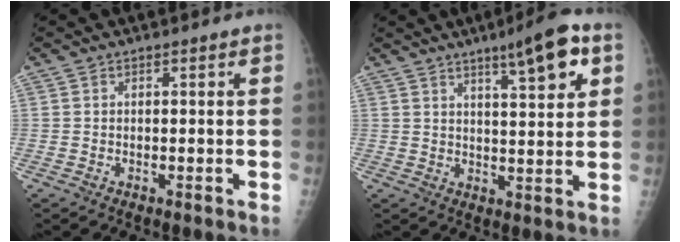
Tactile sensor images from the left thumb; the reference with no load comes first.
{"total": 10.0, "force": [5.2, 2.0, 8.3], "torque": [-0.112, -0.018, 0.076]}